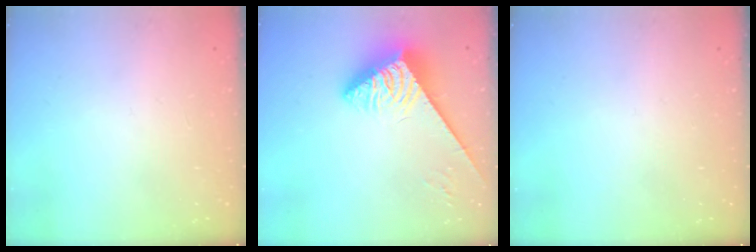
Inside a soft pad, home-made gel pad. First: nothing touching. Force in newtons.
{"total": 4.0, "press": 3.9, "slide": 0.8}
{"total": 0.0}